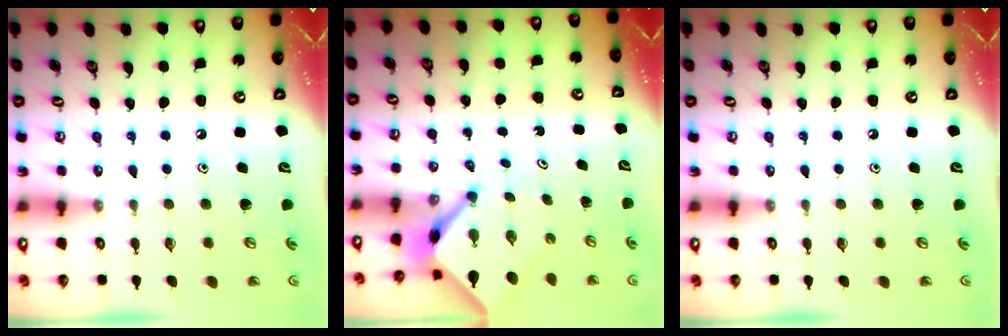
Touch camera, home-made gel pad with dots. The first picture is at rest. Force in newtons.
{"total": 4.8, "press": 4.8, "slide": 0.4}
{"total": 0.0}